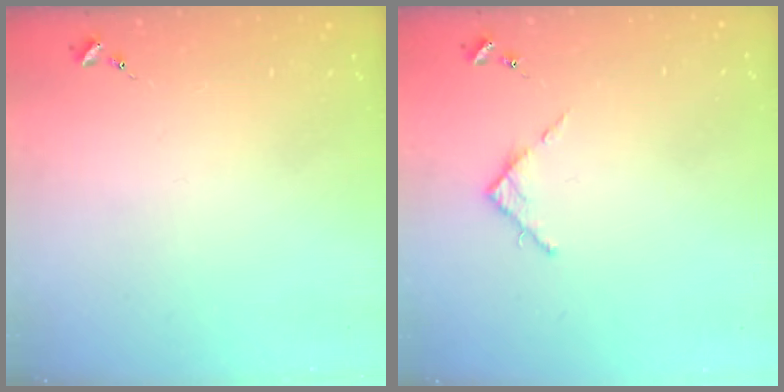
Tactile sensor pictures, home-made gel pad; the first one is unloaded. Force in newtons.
{"total": 3.7, "press": 3.7, "slide": 0.5}